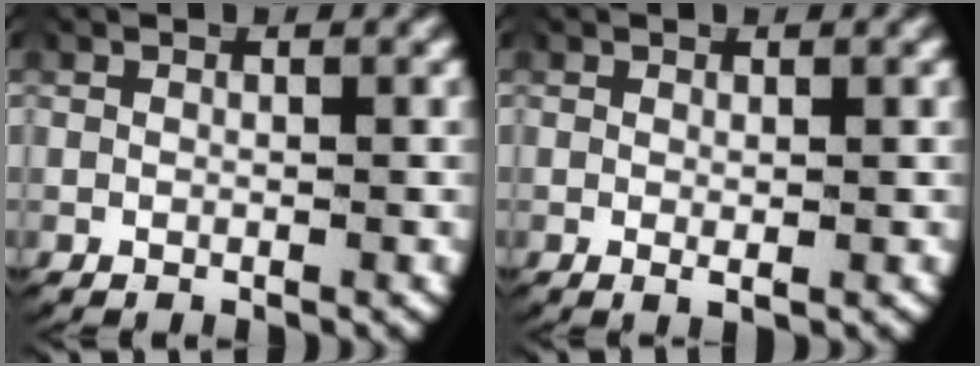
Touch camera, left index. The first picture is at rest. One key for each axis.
{"total": 0.7, "fx": 0.1, "fy": 0.2, "fz": 0.7, "tx": -0.018, "ty": -0.008, "tz": 0.004}